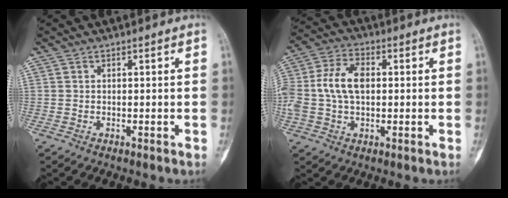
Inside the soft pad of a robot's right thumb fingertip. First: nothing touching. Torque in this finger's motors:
{"motor_torque": [1.15, 1.11, 0.11, -0.02, 0.10]}